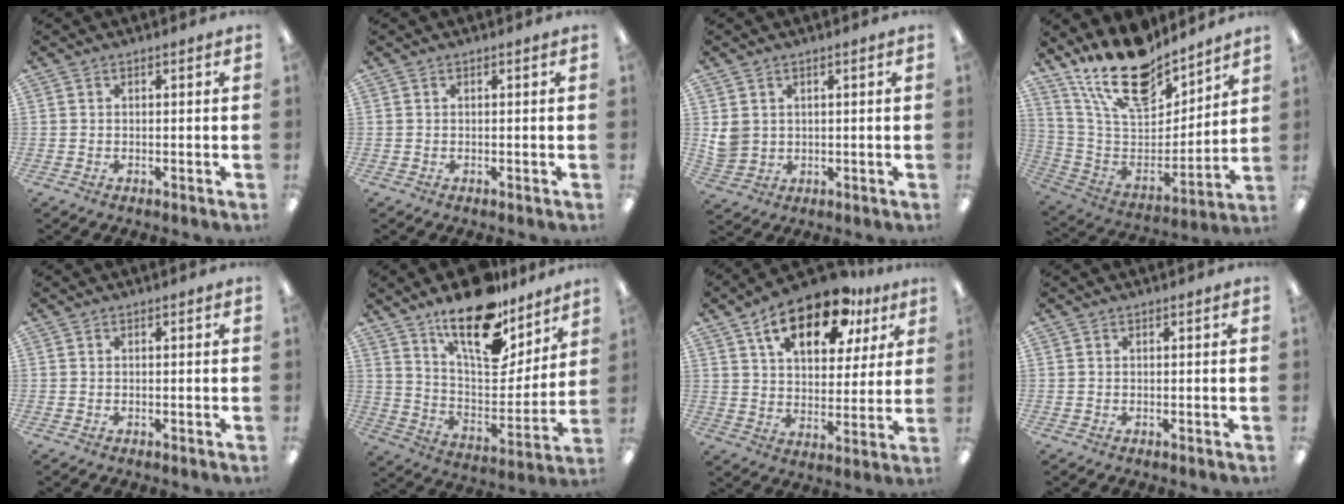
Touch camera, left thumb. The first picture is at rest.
{"total": 0.0}
{"total": 4.1, "force": [1.7, 3.5, 1.3], "torque": [-0.023, -0.002, 0.035]}
{"total": 20.0, "force": [15.7, 8.1, 9.4], "torque": [-0.190, -0.097, 0.281]}
{"total": 0.0}
{"total": 20.1, "force": [15.3, 7.8, 10.5], "torque": [-0.169, -0.107, 0.265]}
{"total": 17.5, "force": [10.7, 8.7, 10.8], "torque": [-0.165, -0.045, 0.180]}
{"total": 0.0}